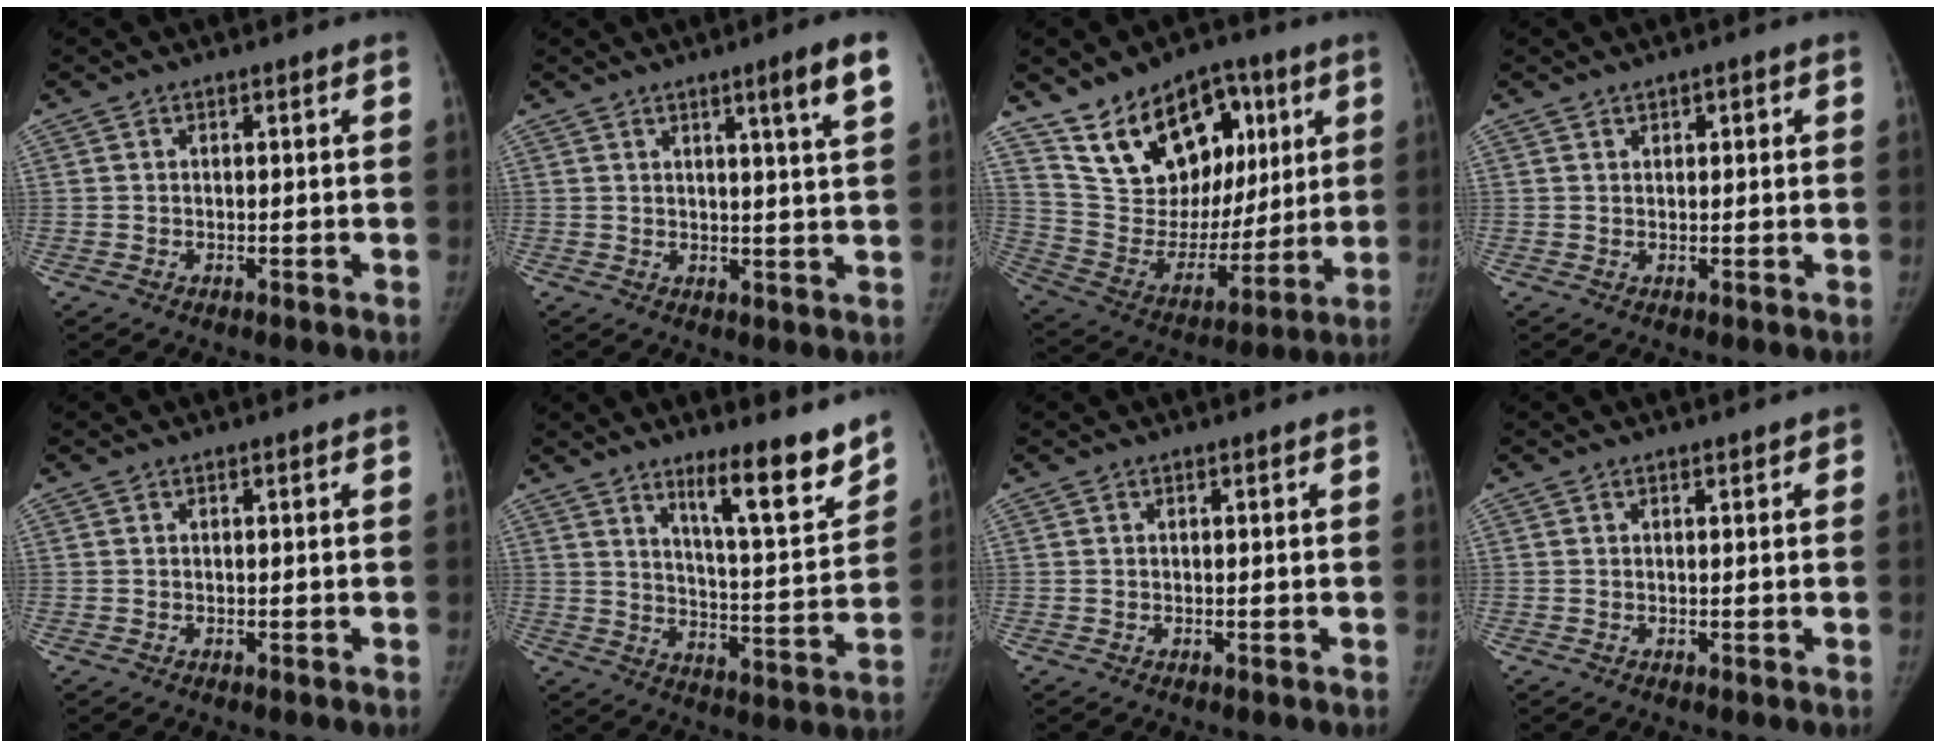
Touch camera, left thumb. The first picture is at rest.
{"total": 6.4, "force": [3.5, -0.5, 5.3], "torque": [-0.074, -0.024, 0.051]}
{"total": 22.1, "force": [11.1, 14.3, 12.6], "torque": [-0.150, -0.026, 0.203]}
{"total": 1.8, "force": [0.9, 1.1, 1.1], "torque": [-0.007, -0.002, 0.014]}
{"total": 0.0}
{"total": 14.5, "force": [10.8, 1.9, 9.5], "torque": [-0.127, -0.085, 0.180]}
{"total": 0.0}
{"total": 0.9, "force": [0.5, 0.5, 0.5], "torque": [0.000, -0.001, 0.005]}